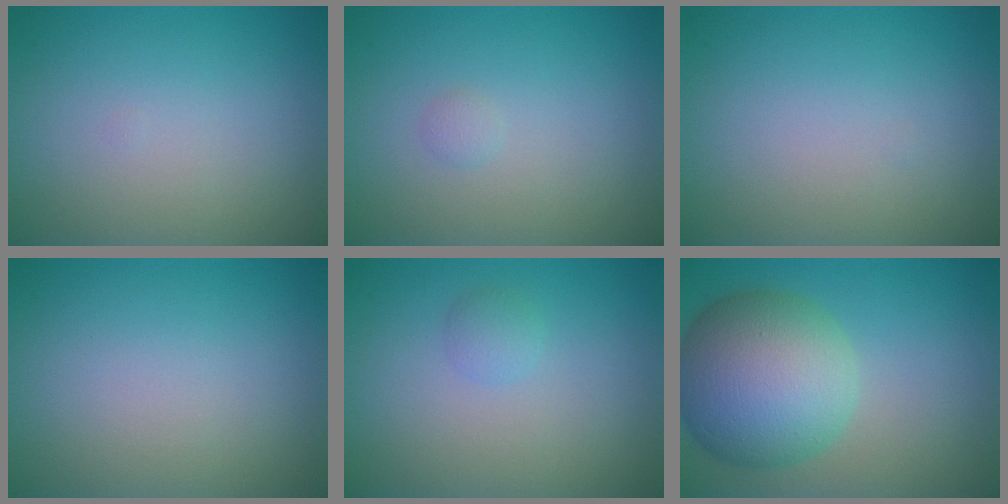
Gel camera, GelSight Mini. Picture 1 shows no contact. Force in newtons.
{"total": 0.5, "press": 0.5, "slide": 0.0}
{"total": 0.0}
{"total": 0.0}
{"total": 1.1, "press": 1.1, "slide": 0.1}
{"total": 10.5, "press": 10.5, "slide": 0.4}